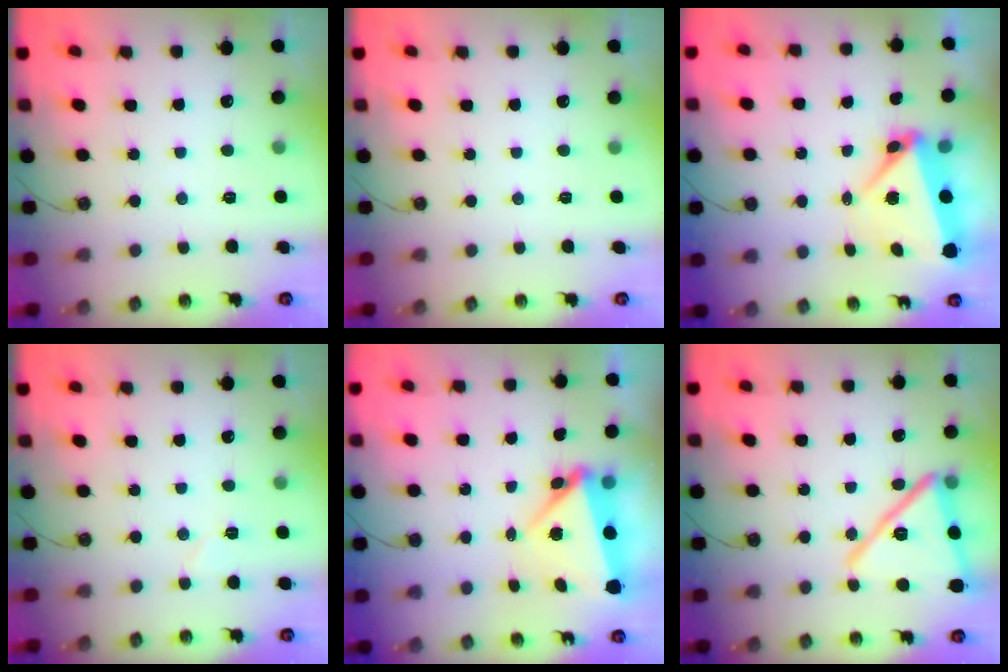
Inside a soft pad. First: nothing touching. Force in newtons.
{"total": 1.3, "press": 0.5, "slide": 1.2}
{"total": 7.3, "press": 7.3, "slide": 0.7}
{"total": 4.5, "press": 4.1, "slide": 1.9}
{"total": 10.6, "press": 5.6, "slide": 9.0}
{"total": 18.6, "press": 17.4, "slide": 6.6}